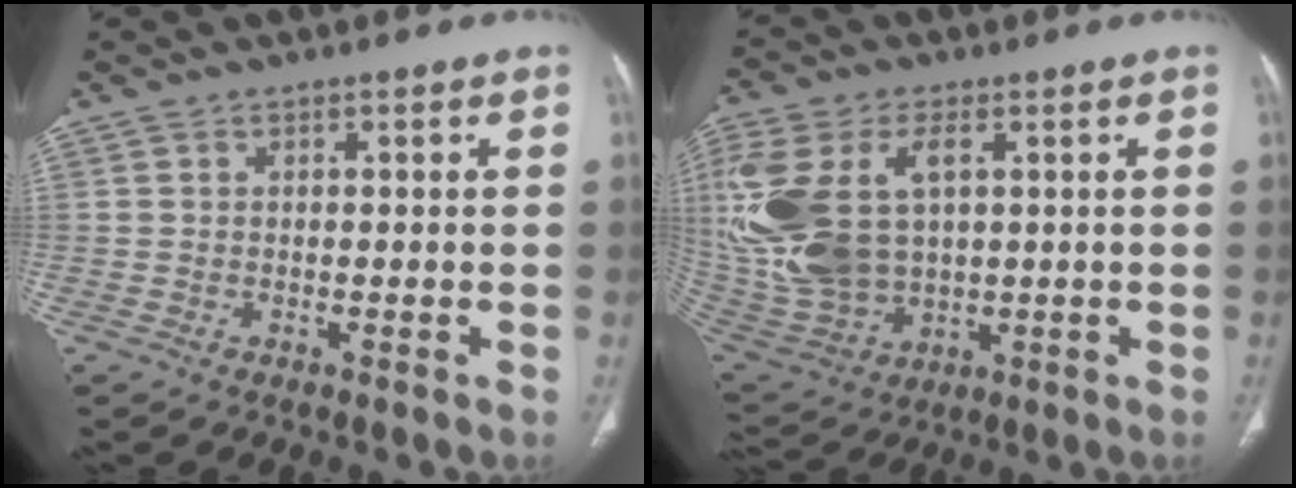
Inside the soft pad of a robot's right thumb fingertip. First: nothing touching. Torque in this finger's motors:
{"motor_torque": [0.41, 0.51, 1.42, 1.35, 0.65]}